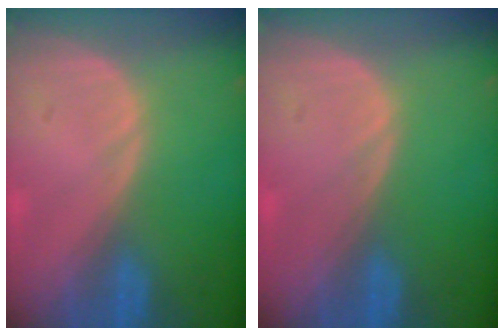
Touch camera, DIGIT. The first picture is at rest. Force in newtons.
{"total": 0.0}